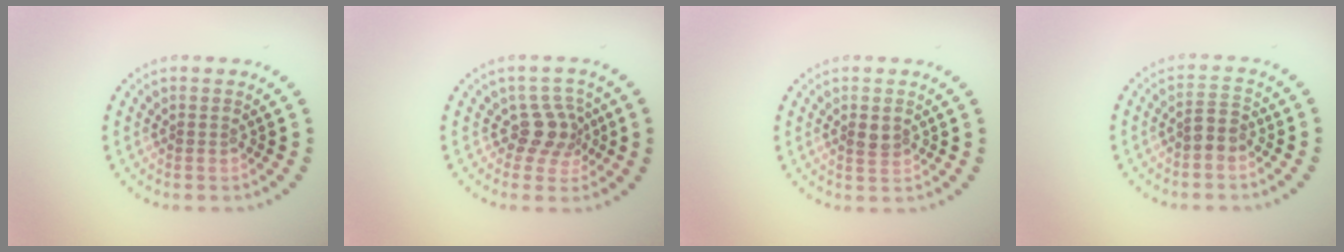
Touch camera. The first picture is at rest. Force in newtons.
{"total": 2.9, "press": 2.1, "slide": 2.0}
{"total": 1.3, "press": 1.3, "slide": 0.2}
{"total": 1.7, "press": 1.5, "slide": 0.8}